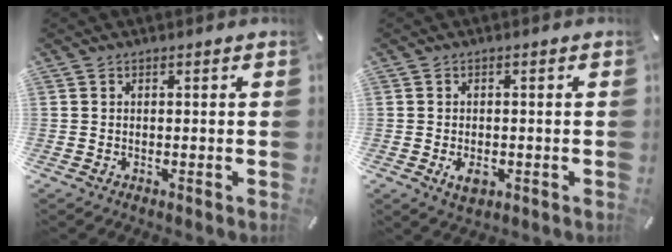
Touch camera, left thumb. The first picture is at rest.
{"total": 3.6, "force": [-1.1, 2.4, 2.5], "torque": [-0.048, -0.002, -0.021]}